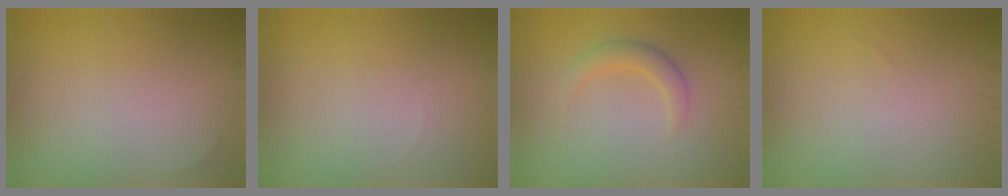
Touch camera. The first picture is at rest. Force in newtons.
{"total": 0.0}
{"total": 2.0, "press": 2.0, "slide": 0.1}
{"total": 0.0}